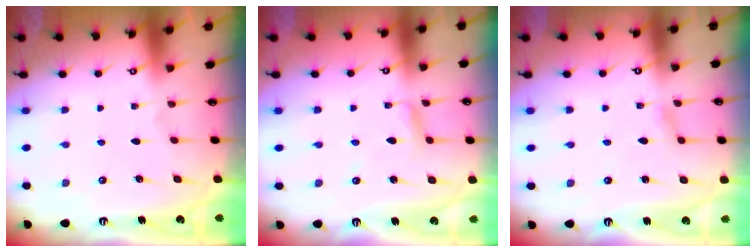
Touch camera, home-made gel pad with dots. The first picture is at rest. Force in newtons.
{"total": 2.3, "press": 2.3, "slide": 0.2}
{"total": 2.6, "press": 2.6, "slide": 0.2}